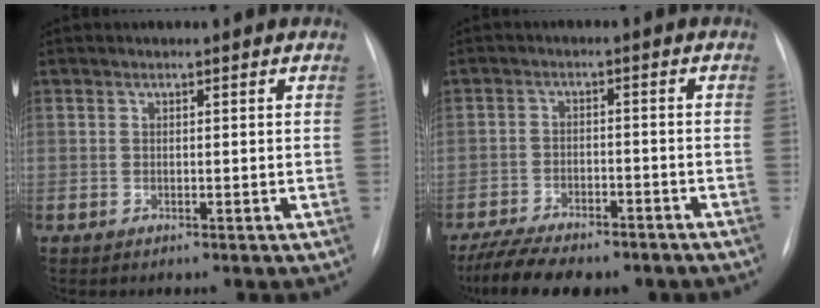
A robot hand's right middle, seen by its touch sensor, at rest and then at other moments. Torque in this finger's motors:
{"motor_torque": [1.10, -1.04, 0.22, 0.08]}